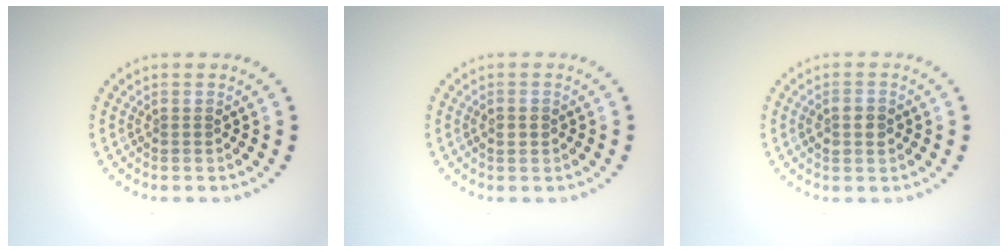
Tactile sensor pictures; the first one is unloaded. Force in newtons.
{"total": 1.5, "press": 1.5, "slide": 0.1}
{"total": 1.4, "press": 1.4, "slide": 0.1}